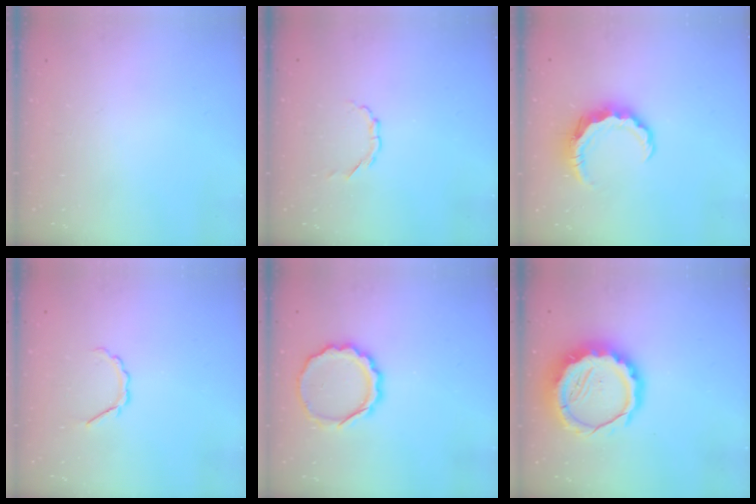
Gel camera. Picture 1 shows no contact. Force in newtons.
{"total": 2.9, "press": 2.7, "slide": 1.1}
{"total": 8.2, "press": 8.1, "slide": 1.0}
{"total": 3.3, "press": 3.1, "slide": 1.1}
{"total": 10.7, "press": 10.6, "slide": 1.9}
{"total": 13.4, "press": 13.1, "slide": 2.9}